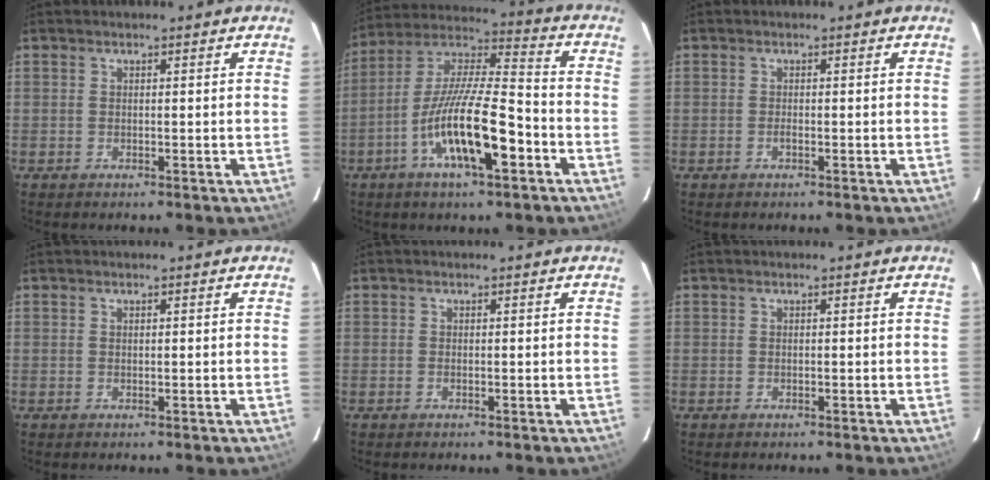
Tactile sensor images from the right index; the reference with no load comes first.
{"total": 16.7, "force": [-6.7, 3.9, 14.8], "torque": [-0.280, -0.010, -0.125]}
{"total": 0.6, "force": [-0.3, 0.2, 0.4], "torque": [-0.007, 0.002, -0.007]}
{"total": 0.0}
{"total": 0.0}
{"total": 0.0}